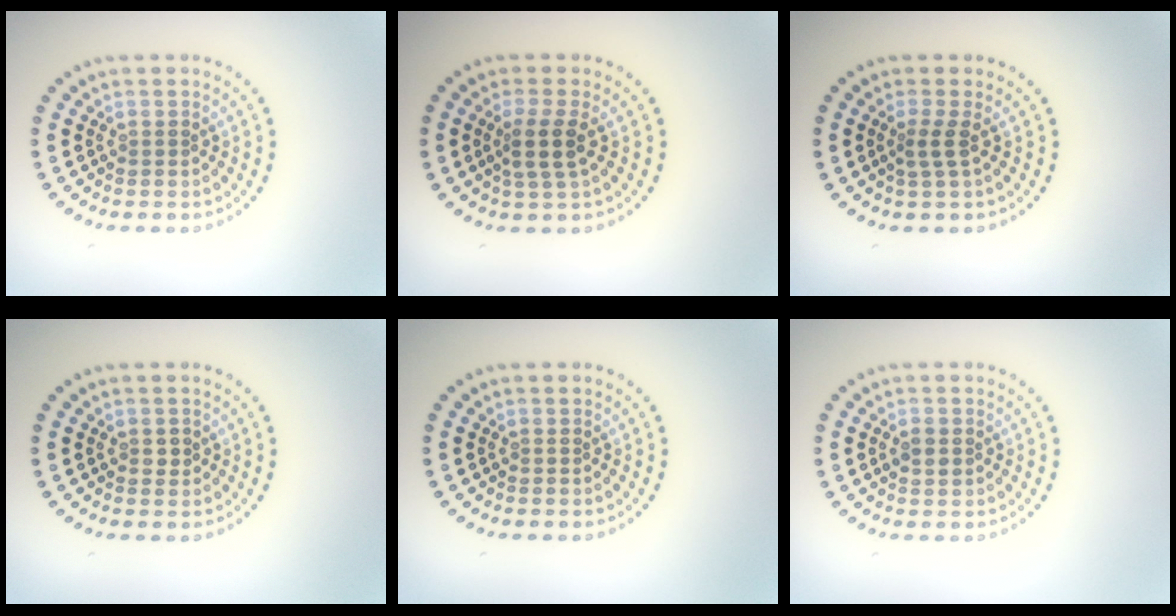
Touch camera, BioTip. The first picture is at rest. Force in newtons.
{"total": 2.5, "press": 2.0, "slide": 1.4}
{"total": 1.7, "press": 1.1, "slide": 1.3}
{"total": 0.8, "press": 0.8, "slide": 0.1}
{"total": 0.0}
{"total": 0.9, "press": 0.9, "slide": 0.0}